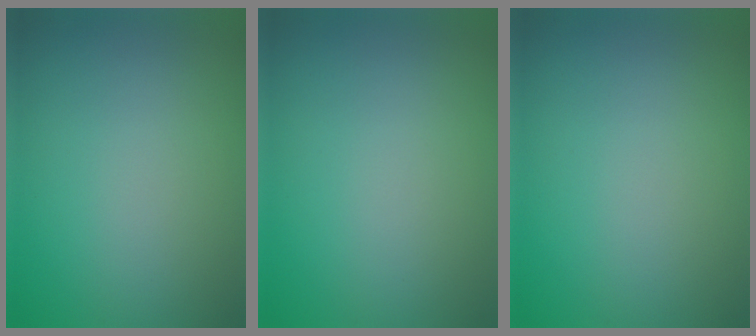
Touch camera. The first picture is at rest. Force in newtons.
{"total": 0.0}
{"total": 0.0}